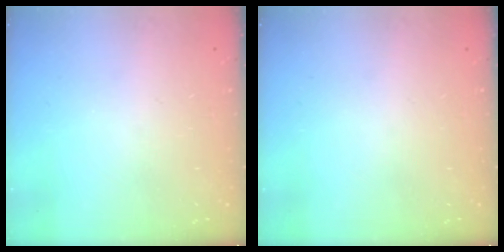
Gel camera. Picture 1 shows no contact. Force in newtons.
{"total": 0.0}